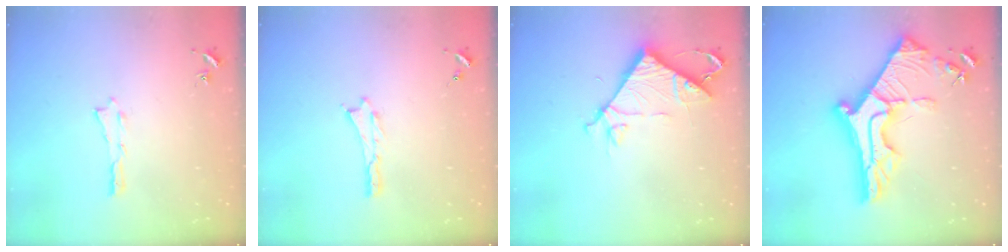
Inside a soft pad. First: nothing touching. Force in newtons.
{"total": 0.0}
{"total": 7.9, "press": 7.8, "slide": 0.6}
{"total": 12.7, "press": 12.6, "slide": 1.3}